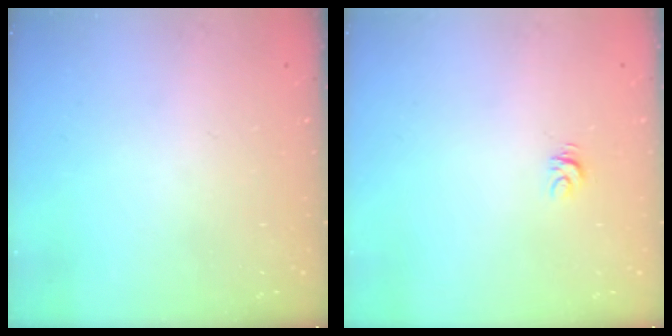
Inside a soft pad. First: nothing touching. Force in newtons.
{"total": 3.9, "press": 3.9, "slide": 0.2}